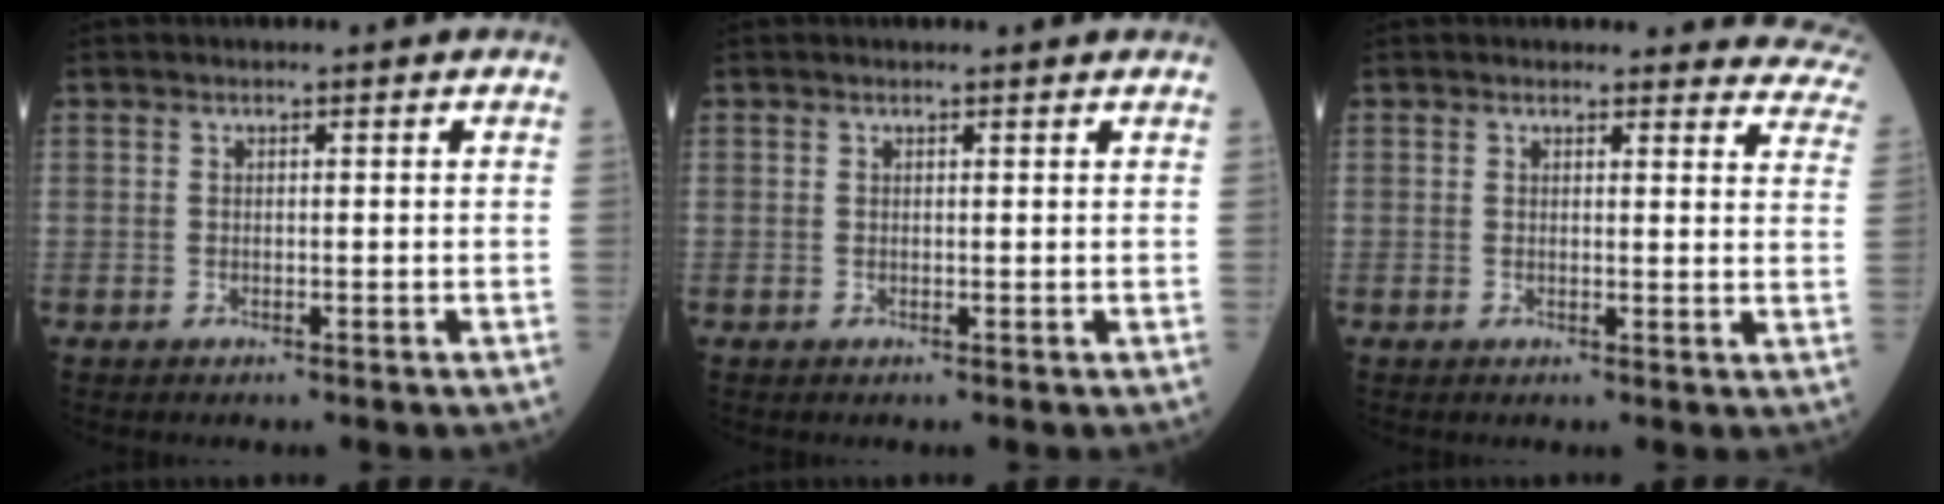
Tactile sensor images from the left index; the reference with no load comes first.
{"total": 1.5, "force": [1.5, 0.2, 0.2], "torque": [-0.009, 0.002, 0.013]}
{"total": 14.0, "force": [13.5, 3.8, 1.4], "torque": [0.037, -0.066, 0.102]}